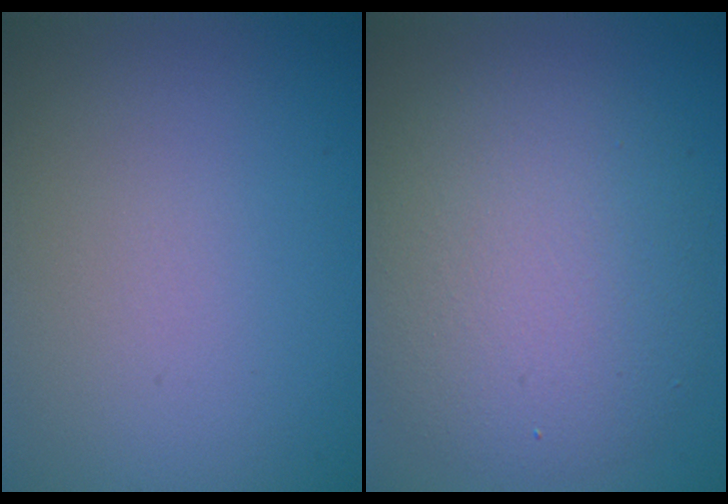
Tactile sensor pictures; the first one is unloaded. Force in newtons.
{"total": 6.8, "press": 6.8, "slide": 0.4}